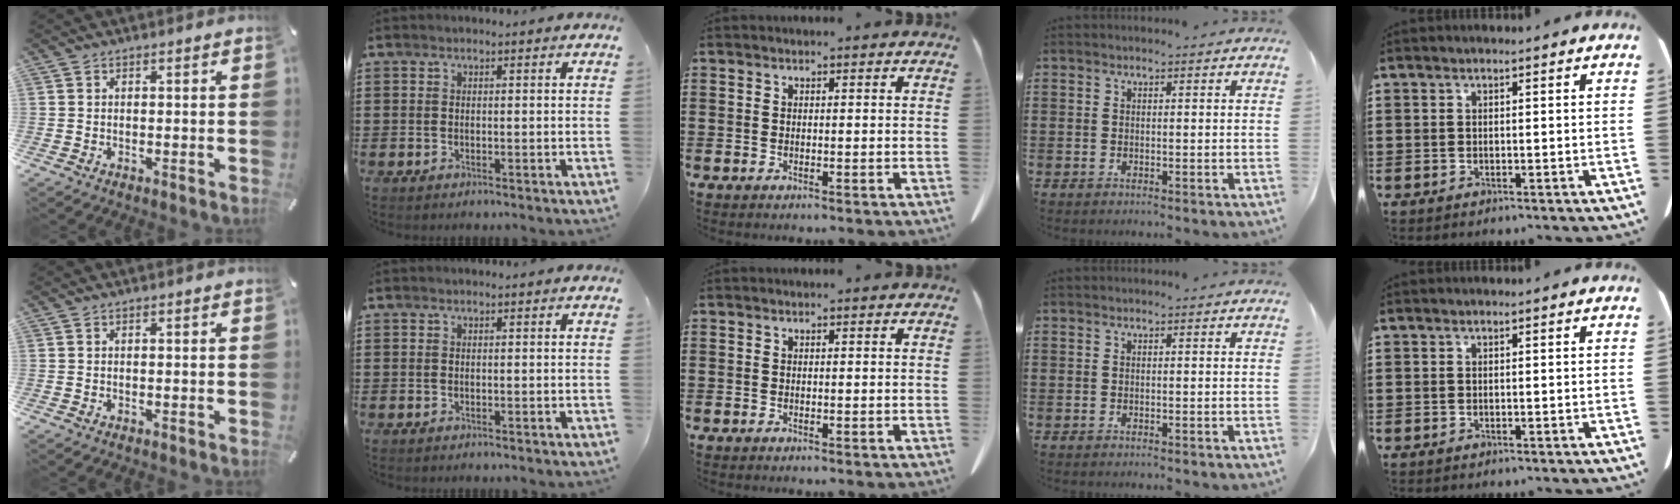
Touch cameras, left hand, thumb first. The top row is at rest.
{}